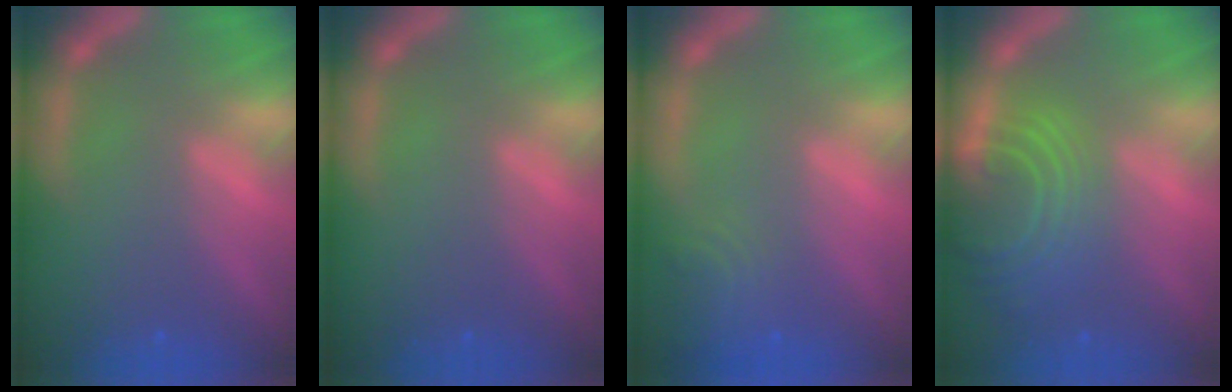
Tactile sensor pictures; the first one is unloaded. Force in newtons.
{"total": 0.0}
{"total": 3.5}
{"total": 9.0}